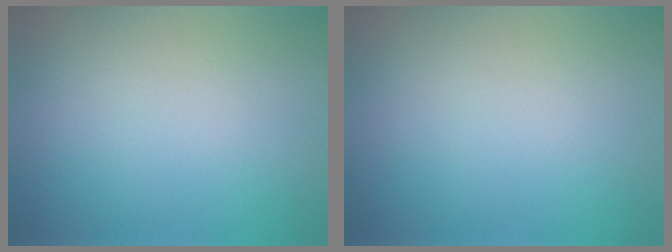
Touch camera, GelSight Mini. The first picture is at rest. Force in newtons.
{"total": 0.0}